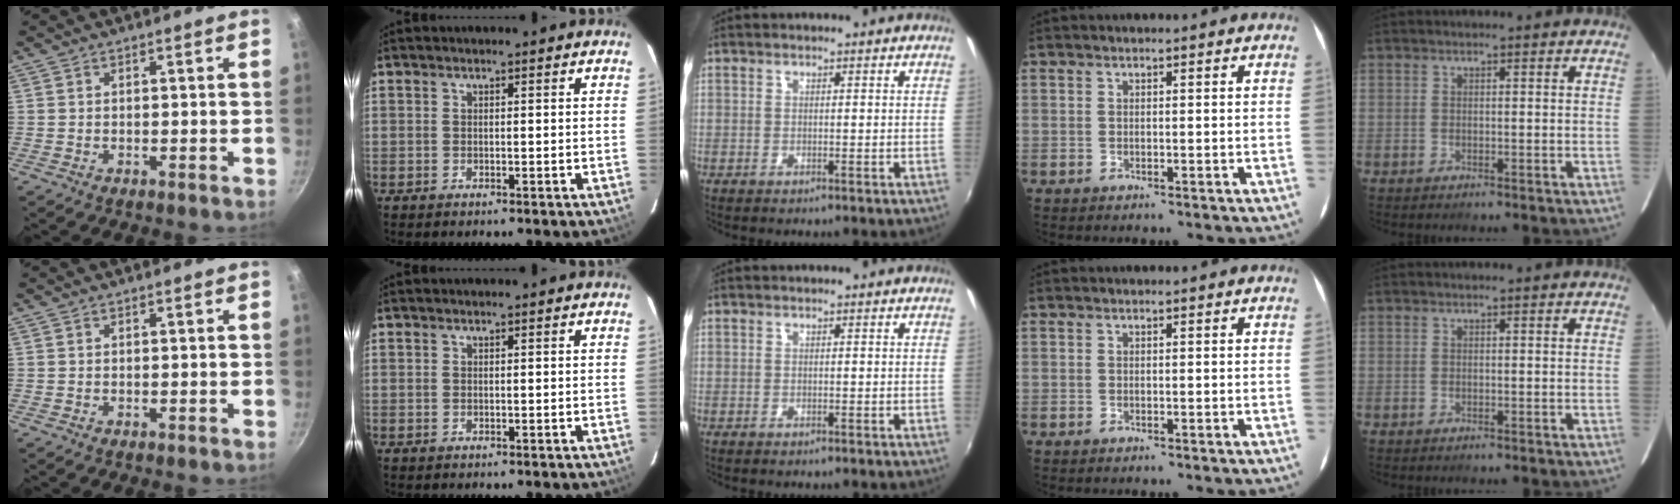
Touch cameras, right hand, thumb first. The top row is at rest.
{}